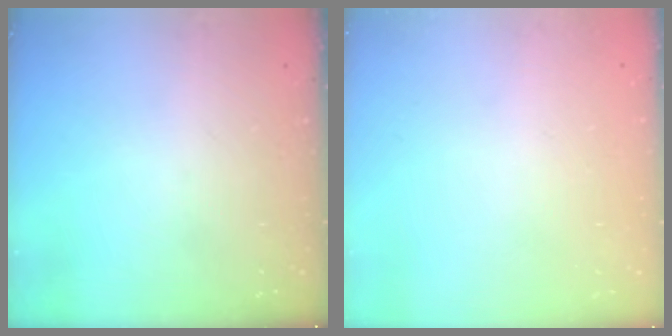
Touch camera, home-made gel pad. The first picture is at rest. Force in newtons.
{"total": 0.0}